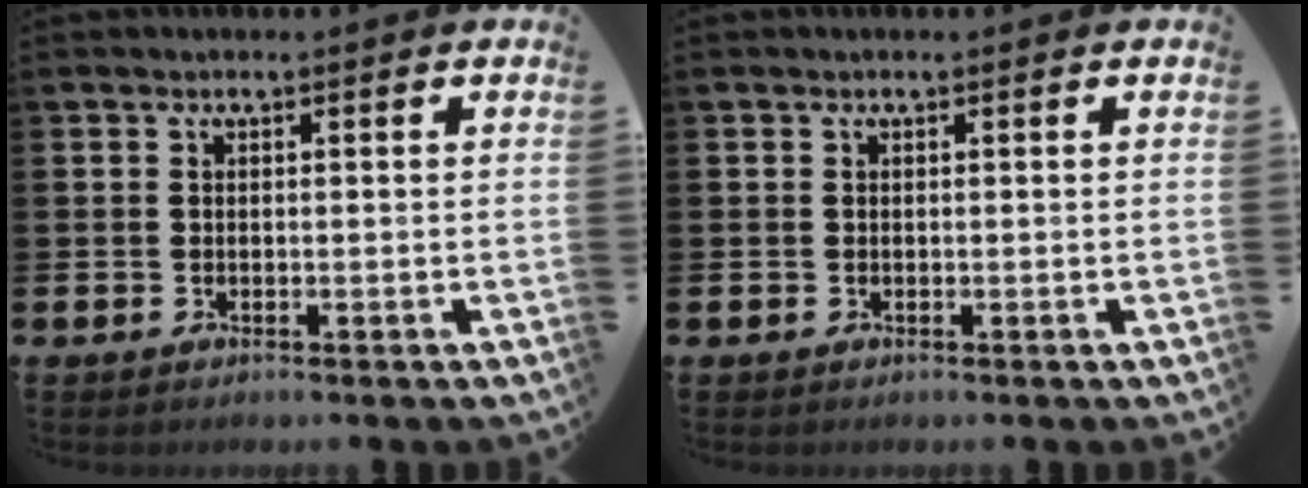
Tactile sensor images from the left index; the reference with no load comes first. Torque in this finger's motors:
{"motor_torque": [0.10, 0.01, -0.03, -0.01]}